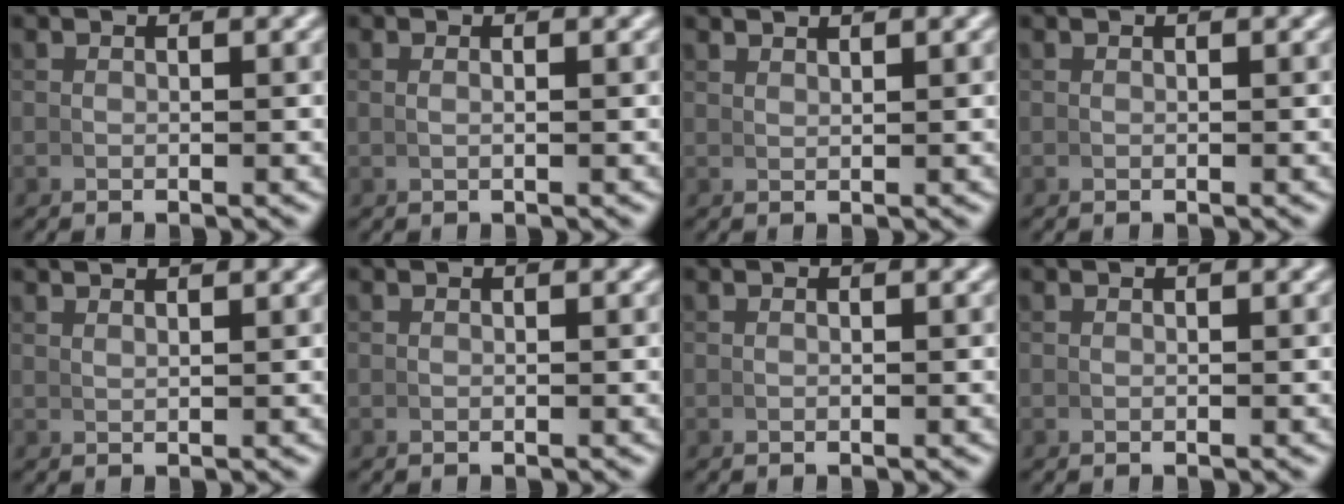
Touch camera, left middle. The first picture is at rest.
{"total": 0.6, "force": [0.2, -0.3, 0.4], "torque": [-0.011, 0.000, 0.006]}
{"total": 1.7, "force": [1.7, -0.3, 0.2], "torque": [0.001, 0.002, 0.034]}
{"total": 0.0}
{"total": 1.9, "force": [1.8, -0.4, 0.4], "torque": [-0.003, 0.004, 0.034]}
{"total": 0.0}
{"total": 0.0}
{"total": 0.0}